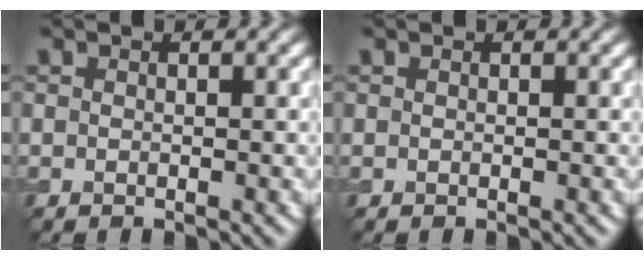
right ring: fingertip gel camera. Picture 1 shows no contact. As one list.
[{"total": 0.0}]